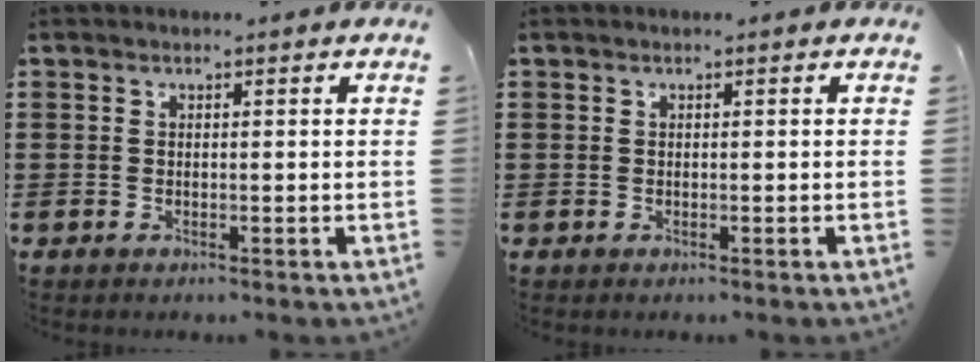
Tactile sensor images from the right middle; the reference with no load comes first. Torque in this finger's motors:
{"motor_torque": [-1.30, 0.85, -0.84, -0.20]}